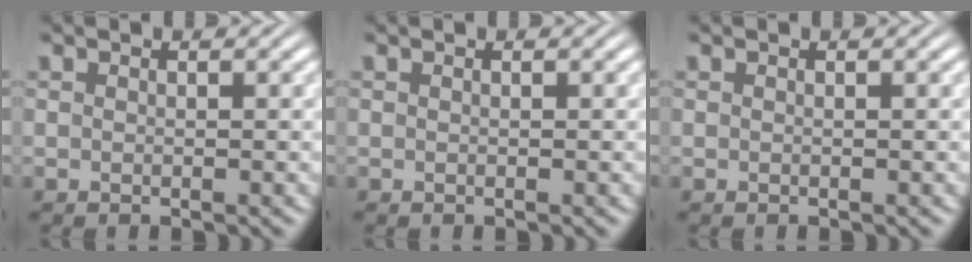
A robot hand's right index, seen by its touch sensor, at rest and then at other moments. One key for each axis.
{"total": 0.0}
{"total": 0.0}